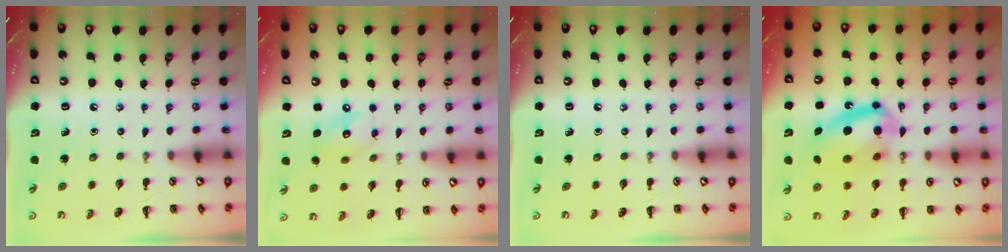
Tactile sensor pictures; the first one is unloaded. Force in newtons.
{"total": 7.7, "press": 7.6, "slide": 1.2}
{"total": 0.0}
{"total": 16.0, "press": 15.5, "slide": 3.9}